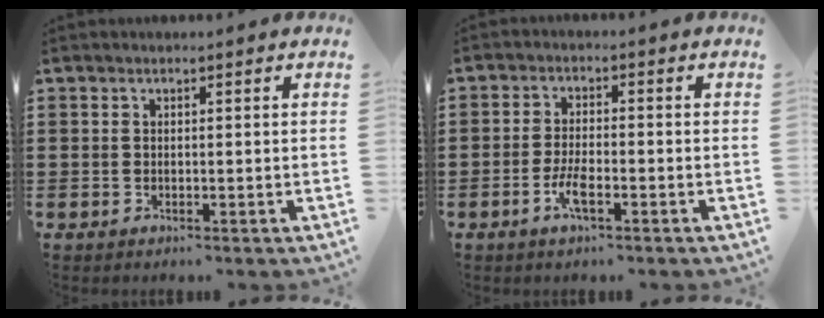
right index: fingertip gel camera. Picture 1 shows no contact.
{"total": 3.9, "force": [-1.7, 1.1, 3.4], "torque": [-0.076, -0.004, -0.036]}